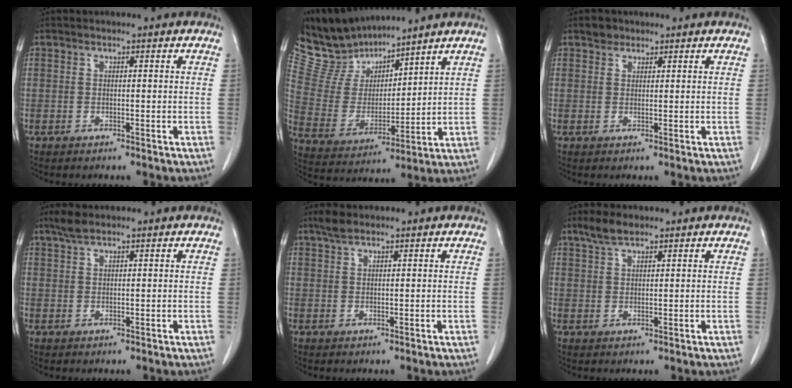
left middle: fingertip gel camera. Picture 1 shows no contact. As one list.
[{"total": 10.9, "force": [10.5, 2.4, 1.6], "torque": [-0.054, 0.008, 0.224]}, {"total": 1.6, "force": [1.2, 1.1, 0.2], "torque": [-0.001, 0.000, 0.018]}, {"total": 2.3, "force": [1.8, 0.5, 1.3], "torque": [-0.033, 0.009, 0.037]}, {"total": 2.1, "force": [1.7, 0.6, 1.1], "torque": [-0.028, 0.009, 0.034]}, {"total": 3.3, "force": [2.5, 1.0, 1.9], "torque": [-0.047, 0.008, 0.052]}]